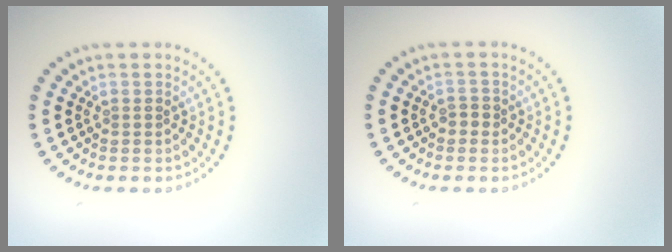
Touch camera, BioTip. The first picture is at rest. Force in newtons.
{"total": 1.0, "press": 0.9, "slide": 0.4}